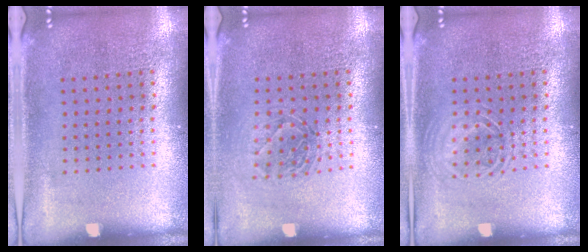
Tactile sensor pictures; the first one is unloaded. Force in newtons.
{"total": 1.3, "press": 1.1, "slide": 0.8}
{"total": 1.8, "press": 1.8, "slide": 0.3}